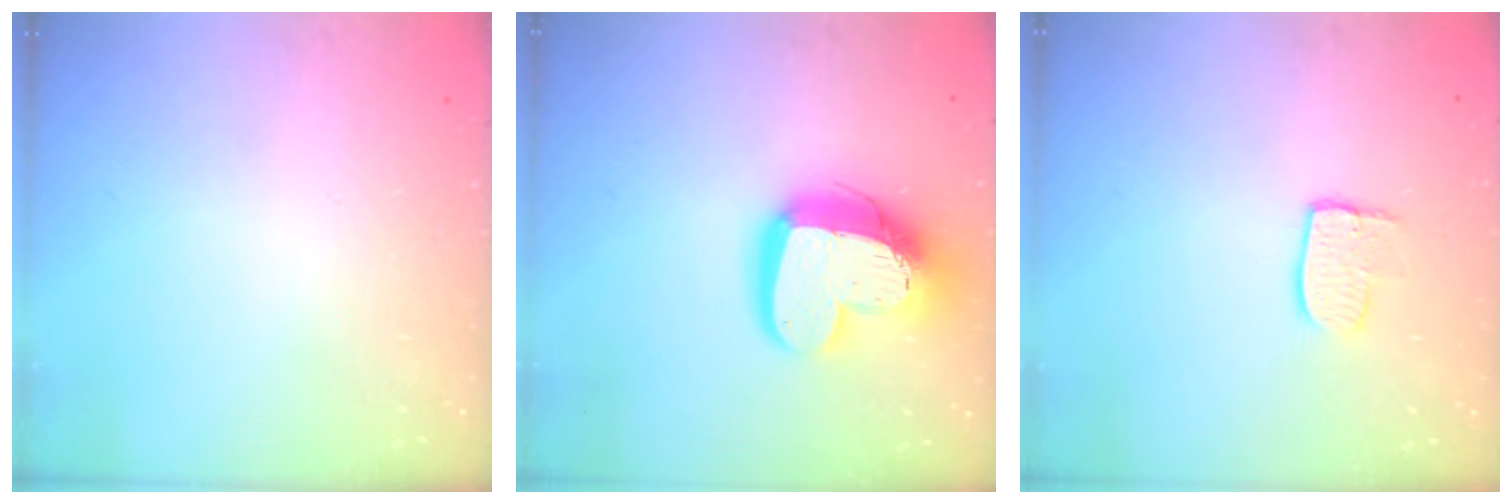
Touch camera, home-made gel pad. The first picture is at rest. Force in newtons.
{"total": 17.3, "press": 17.3, "slide": 1.6}
{"total": 6.9, "press": 6.9, "slide": 0.6}